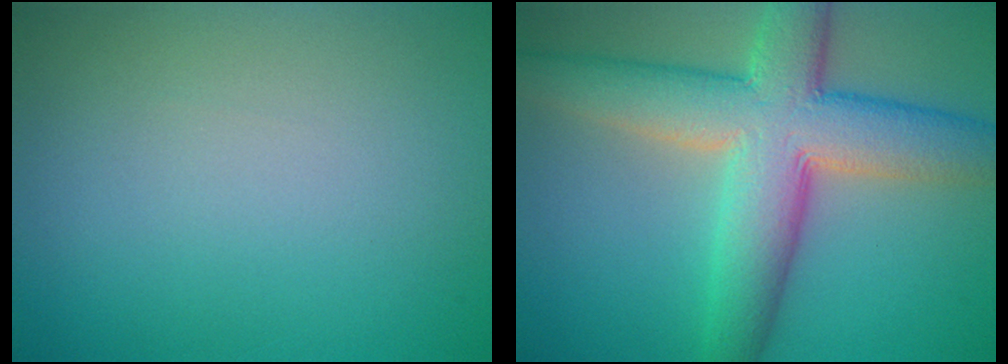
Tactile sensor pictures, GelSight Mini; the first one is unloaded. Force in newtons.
{"total": 9.7, "press": 9.7, "slide": 0.4}